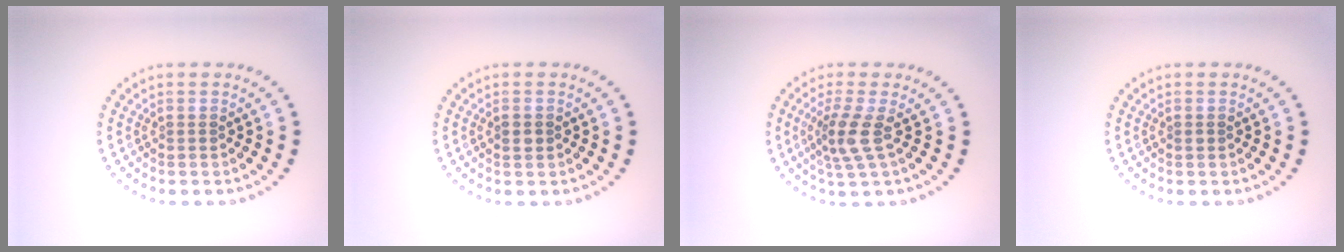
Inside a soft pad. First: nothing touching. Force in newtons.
{"total": 1.2, "press": 1.2, "slide": 0.0}
{"total": 2.9, "press": 2.2, "slide": 1.8}
{"total": 0.5, "press": 0.5, "slide": 0.0}